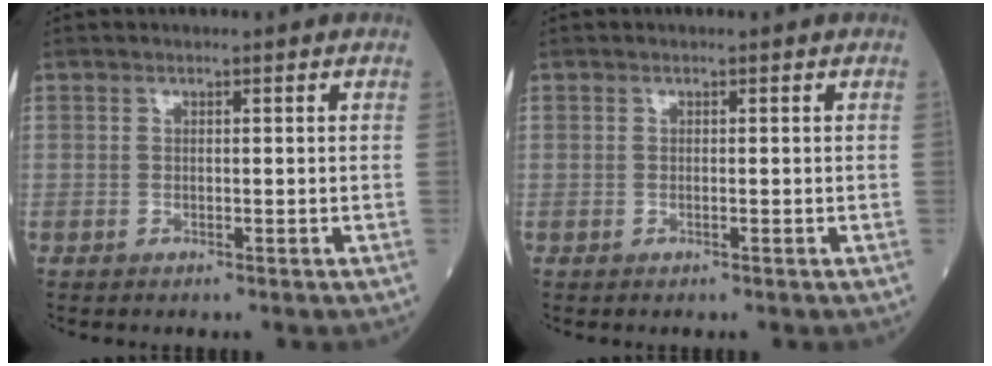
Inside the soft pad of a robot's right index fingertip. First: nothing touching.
{"total": 0.0}